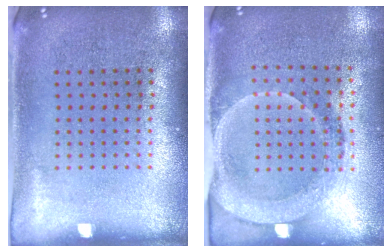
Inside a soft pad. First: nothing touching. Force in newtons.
{"total": 1.7, "press": 1.6, "slide": 0.7}